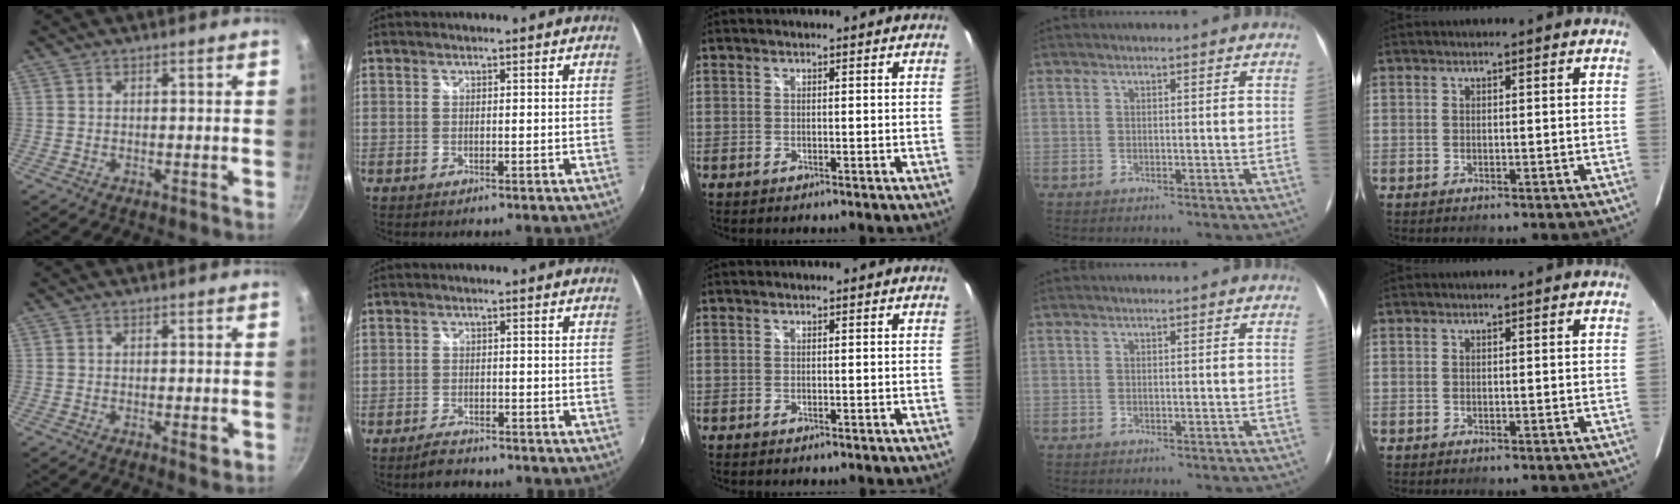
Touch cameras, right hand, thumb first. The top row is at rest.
{"thumb": {"total": 2.1, "force": [-0.6, 0.7, 1.8], "torque": [-0.028, -0.003, -0.009]}, "index": {"total": 3.0, "force": [-2.7, 1.0, 1.0], "torque": [-0.031, 0.002, -0.048]}}